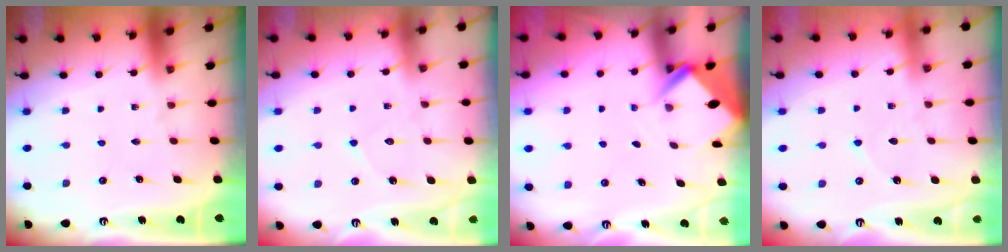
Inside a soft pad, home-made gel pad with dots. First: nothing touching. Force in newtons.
{"total": 6.5, "press": 6.5, "slide": 0.6}
{"total": 2.6, "press": 2.6, "slide": 0.2}
{"total": 4.8, "press": 4.8, "slide": 0.6}